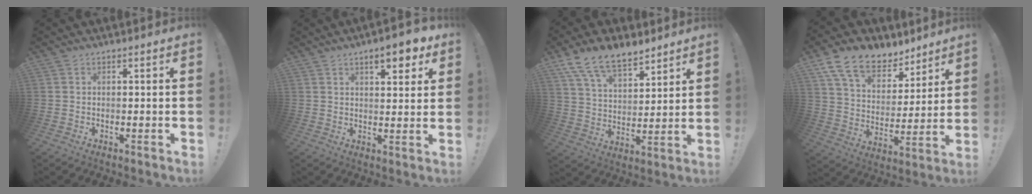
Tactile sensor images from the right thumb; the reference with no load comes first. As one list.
[{"total": 7.9, "force": [4.6, 2.6, 5.9], "torque": [-0.070, -0.022, 0.073]}, {"total": 13.7, "force": [10.3, 6.1, 6.8], "torque": [-0.126, -0.064, 0.193]}, {"total": 14.5, "force": [10.4, 7.9, 6.2], "torque": [-0.116, -0.071, 0.196]}]